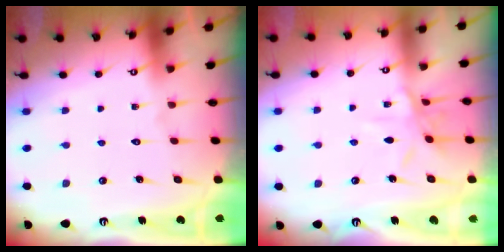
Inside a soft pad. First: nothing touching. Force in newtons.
{"total": 8.0, "press": 8.0, "slide": 0.7}